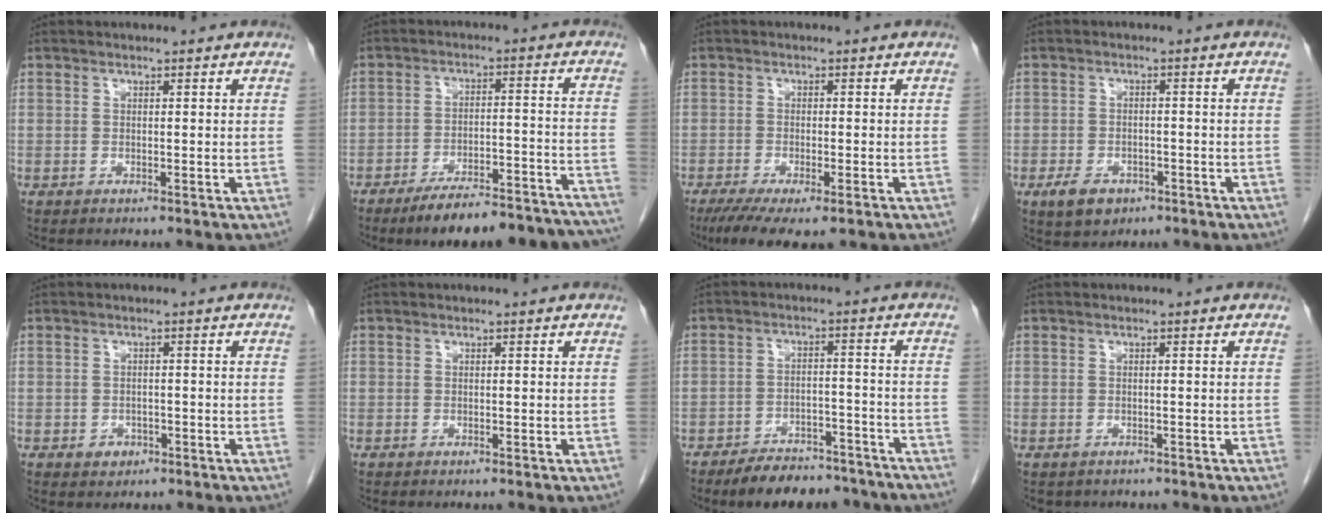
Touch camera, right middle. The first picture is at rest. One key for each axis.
{"total": 18.5, "fx": -16.4, "fy": 2.9, "fz": 8.0, "tx": -0.067, "ty": 0.025, "tz": -0.224}
{"total": 8.6, "fx": -6.0, "fy": 2.0, "fz": 5.8, "tx": -0.089, "ty": -0.020, "tz": -0.094}
{"total": 4.8, "fx": -2.8, "fy": 3.0, "fz": 2.5, "tx": -0.046, "ty": -0.001, "tz": -0.038}
{"total": 1.9, "fx": -1.0, "fy": 1.5, "fz": 0.6, "tx": -0.008, "ty": 0.005, "tz": -0.008}
{"total": 0.0}
{"total": 11.3, "fx": -9.8, "fy": 3.8, "fz": 4.1, "tx": -0.042, "ty": 0.014, "tz": -0.139}
{"total": 1.7, "fx": -1.3, "fy": 1.1, "fz": 0.3, "tx": -0.010, "ty": 0.000, "tz": -0.015}